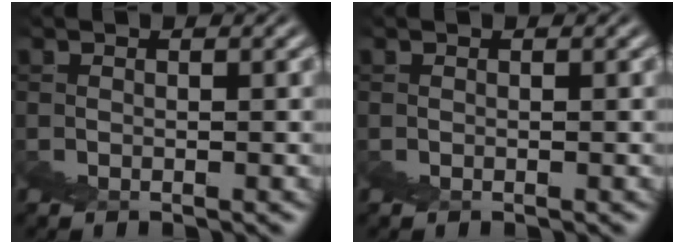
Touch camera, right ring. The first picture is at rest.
{"total": 0.0}